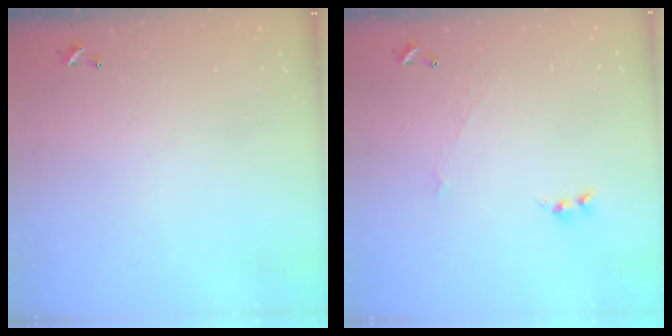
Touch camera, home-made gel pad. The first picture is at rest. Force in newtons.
{"total": 1.9, "press": 1.8, "slide": 0.4}